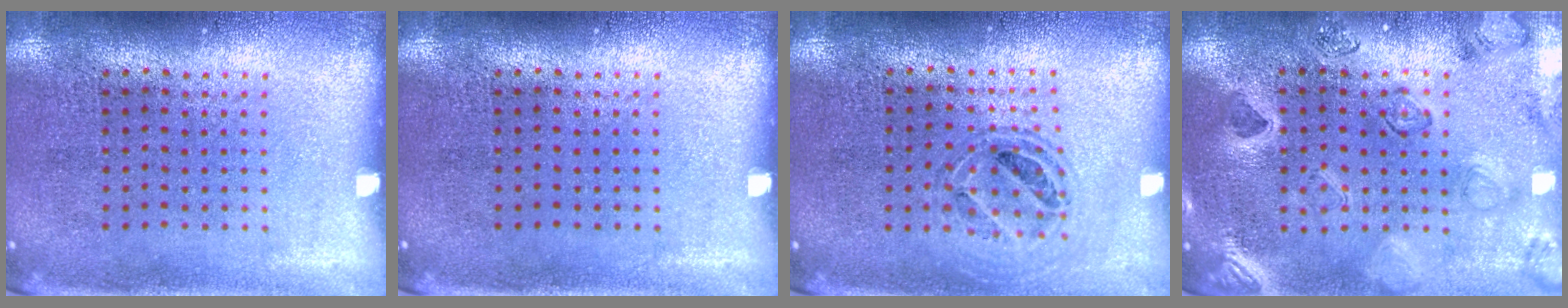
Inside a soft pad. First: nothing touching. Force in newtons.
{"total": 0.0}
{"total": 0.8, "press": 0.8, "slide": 0.0}
{"total": 2.4, "press": 2.3, "slide": 0.7}